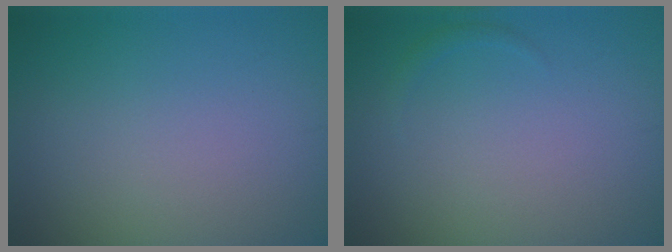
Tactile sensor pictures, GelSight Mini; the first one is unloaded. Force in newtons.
{"total": 0.6, "press": 0.6, "slide": 0.1}